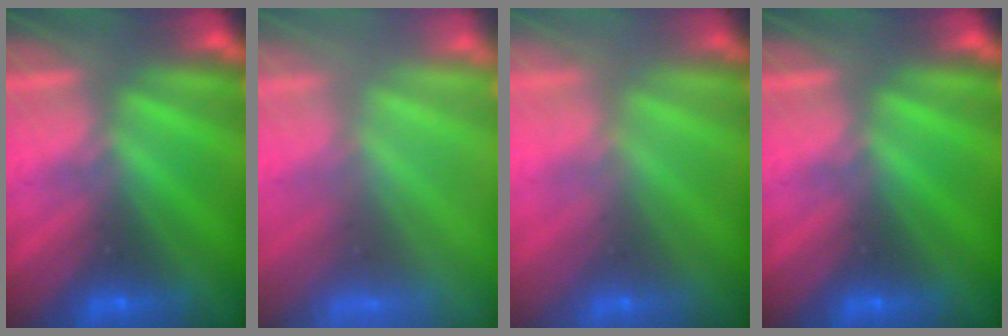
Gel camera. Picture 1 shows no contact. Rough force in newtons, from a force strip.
{"total": 7.5}
{"total": 2.8}
{"total": 0.0}